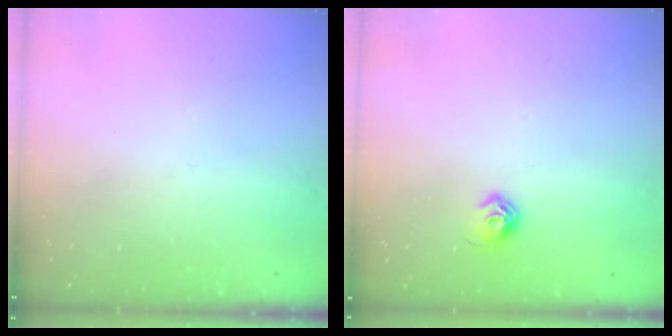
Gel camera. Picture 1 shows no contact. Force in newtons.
{"total": 6.8, "press": 6.7, "slide": 1.1}